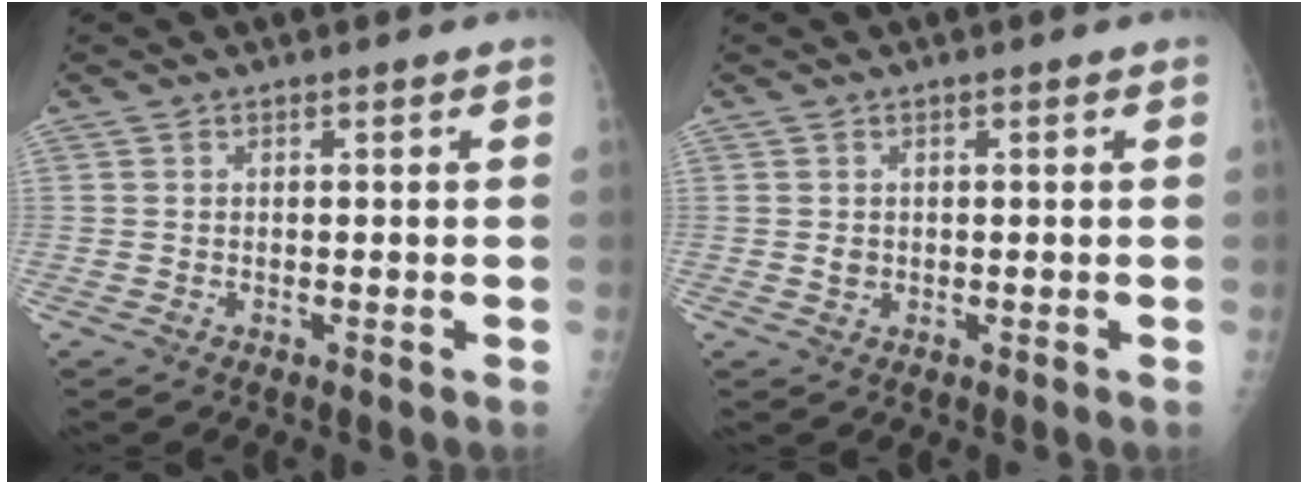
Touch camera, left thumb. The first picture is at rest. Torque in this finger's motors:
{"motor_torque": [0.41, 0.46, 0.30, -0.11, 0.00]}